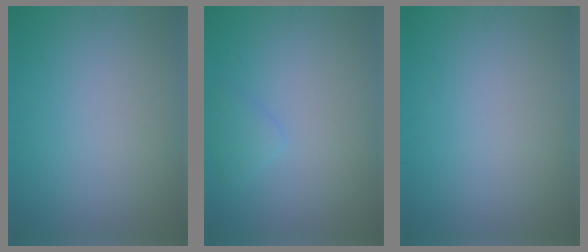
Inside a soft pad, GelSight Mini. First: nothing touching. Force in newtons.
{"total": 1.2, "press": 1.1, "slide": 0.1}
{"total": 0.0}